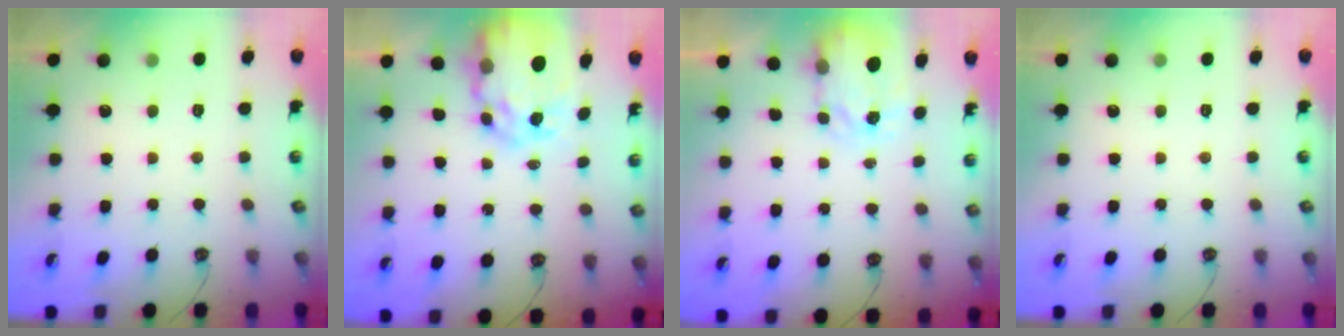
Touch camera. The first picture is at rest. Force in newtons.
{"total": 12.7, "press": 12.7, "slide": 1.2}
{"total": 3.6, "press": 3.6, "slide": 0.4}
{"total": 0.0}